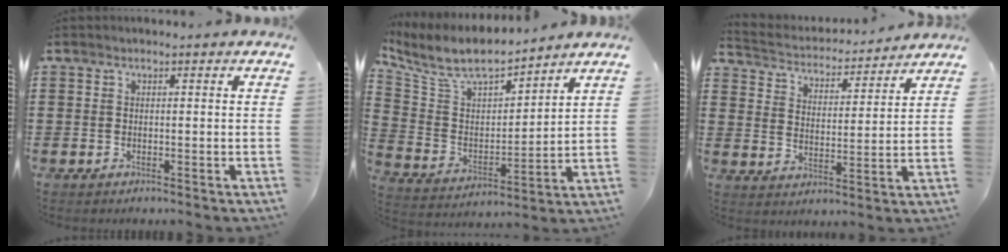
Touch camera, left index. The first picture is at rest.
{"total": 8.3, "force": [7.4, 1.8, 3.3], "torque": [-0.102, -0.048, 0.127]}
{"total": 3.2, "force": [3.2, 0.4, 0.0], "torque": [-0.023, -0.030, 0.047]}